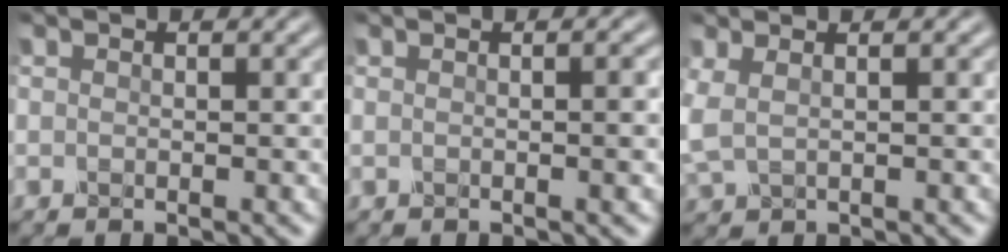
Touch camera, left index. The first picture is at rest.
{"total": 2.3, "force": [0.1, 0.8, 2.2], "torque": [-0.019, 0.004, -0.003]}
{"total": 2.0, "force": [0.8, 0.9, 1.6], "torque": [-0.045, 0.005, 0.019]}